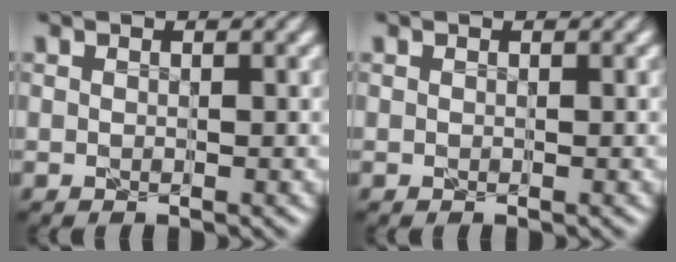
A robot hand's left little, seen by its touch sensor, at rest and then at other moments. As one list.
[{"total": 0.0}]